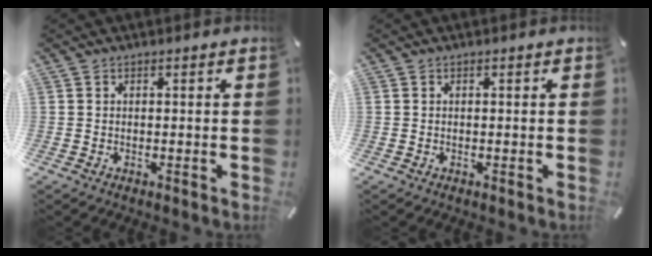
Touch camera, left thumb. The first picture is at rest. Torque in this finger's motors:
{"motor_torque": [-0.16, -0.10, -0.07, 0.01, -0.01]}